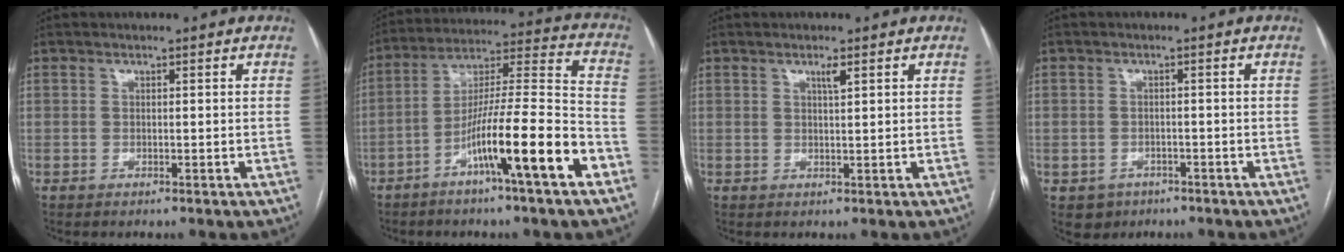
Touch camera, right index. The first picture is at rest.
{"total": 16.1, "force": [-7.8, 0.0, 14.0], "torque": [-0.238, 0.001, -0.130]}
{"total": 1.5, "force": [0.9, 0.0, 1.2], "torque": [-0.022, -0.003, 0.014]}
{"total": 3.5, "force": [-1.7, 3.0, 0.3], "torque": [-0.001, 0.009, -0.021]}